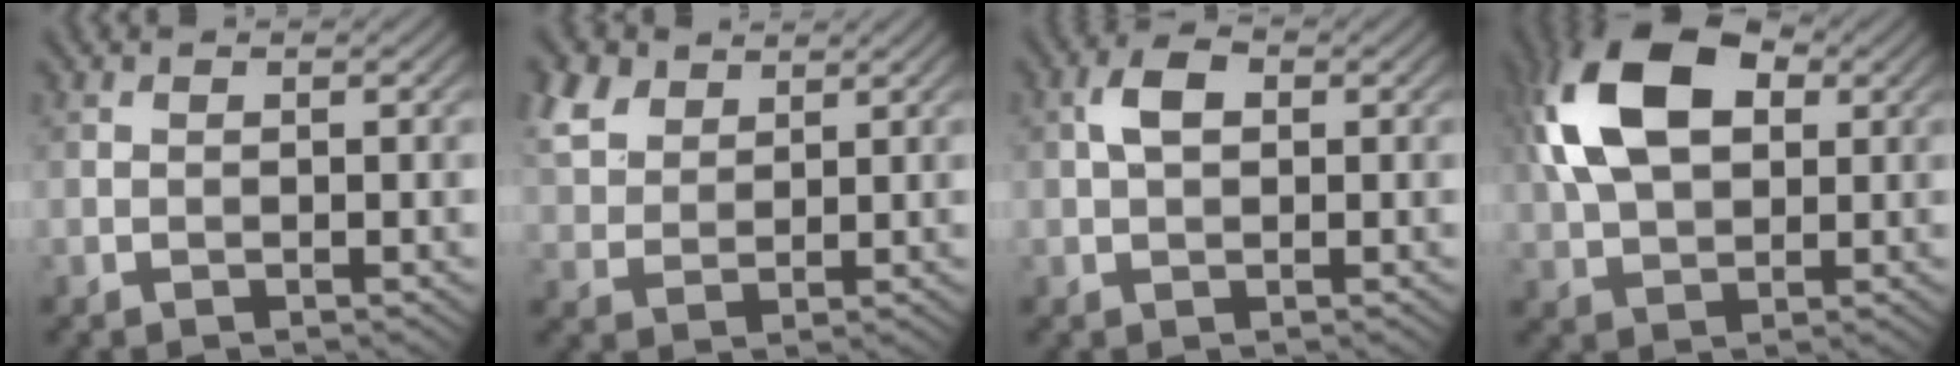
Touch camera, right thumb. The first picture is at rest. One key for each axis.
{"total": 6.4, "fx": 3.9, "fy": 3.8, "fz": 3.2, "tx": -0.099, "ty": 0.013, "tz": 0.084}
{"total": 3.4, "fx": 0.7, "fy": 2.1, "fz": 2.6, "tx": -0.055, "ty": 0.011, "tz": 0.010}
{"total": 13.5, "fx": 3.7, "fy": 8.1, "fz": 10.1, "tx": -0.224, "ty": 0.026, "tz": 0.061}